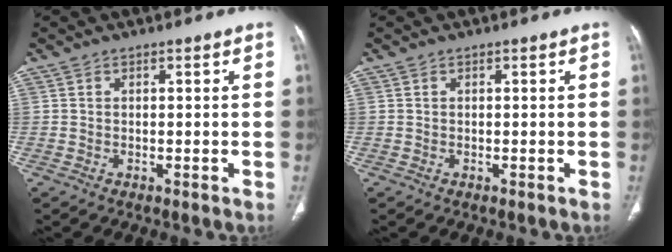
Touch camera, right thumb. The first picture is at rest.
{"total": 0.0}